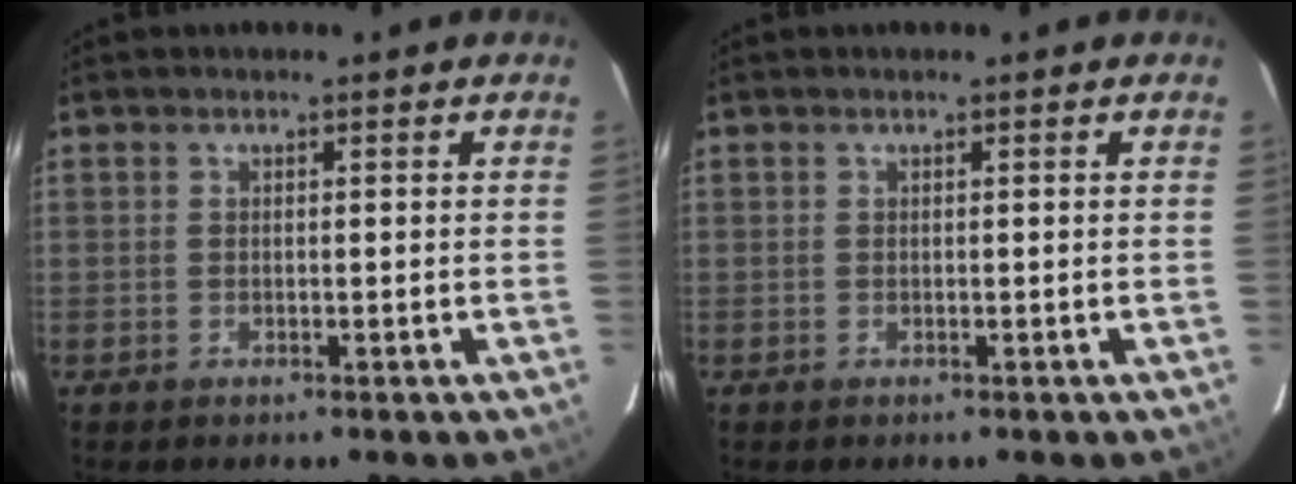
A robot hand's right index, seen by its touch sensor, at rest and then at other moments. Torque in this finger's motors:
{"motor_torque": [-0.22, 0.32, -0.03, 0.01]}